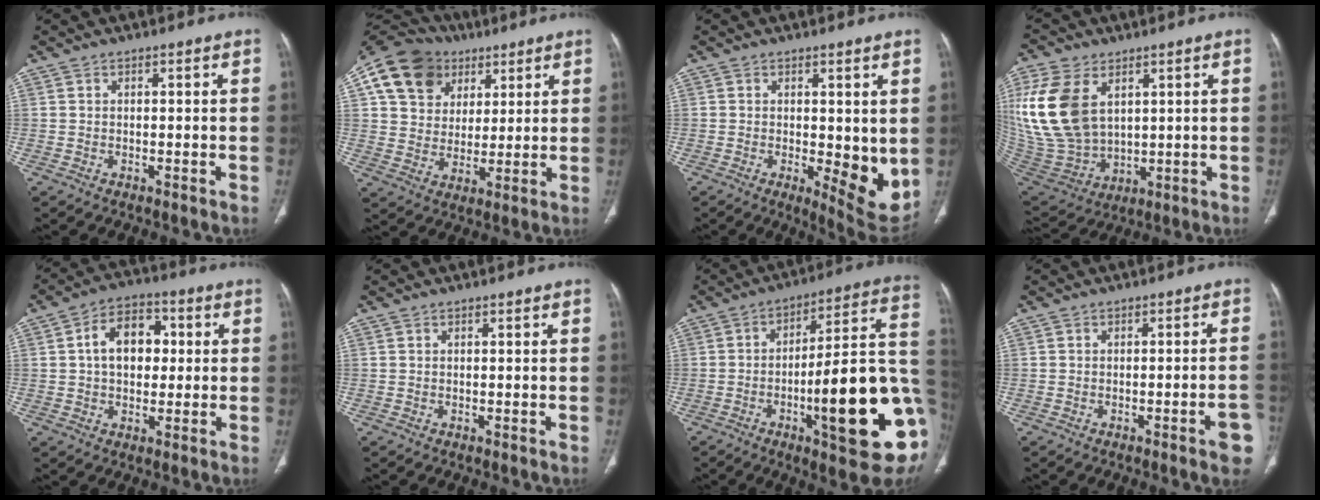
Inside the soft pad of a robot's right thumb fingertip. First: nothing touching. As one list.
[{"total": 16.7, "force": [7.2, 13.3, 7.0], "torque": [-0.110, 0.011, 0.127]}, {"total": 9.0, "force": [-0.3, 3.5, 8.3], "torque": [-0.095, -0.024, 0.006]}, {"total": 20.3, "force": [6.0, 13.4, 14.0], "torque": [-0.304, -0.028, 0.135]}, {"total": 10.6, "force": [1.5, 7.3, 7.5], "torque": [-0.095, 0.017, 0.020]}, {"total": 0.0}, {"total": 26.4, "force": [-6.0, 6.2, 24.9], "torque": [-0.294, 0.013, -0.080]}, {"total": 4.9, "force": [-2.4, 0.7, 4.2], "torque": [-0.048, 0.015, -0.028]}]